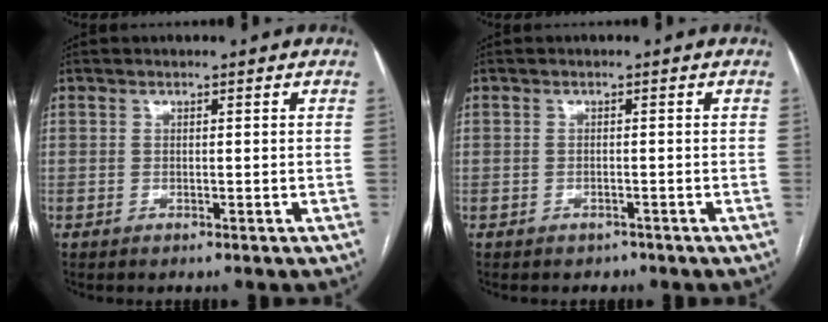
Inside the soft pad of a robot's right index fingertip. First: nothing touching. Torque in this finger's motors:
{"motor_torque": [0.09, 0.02, 0.01, 0.01]}